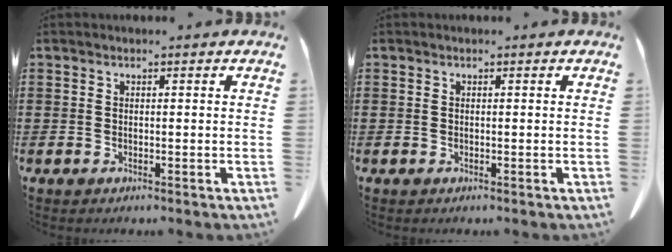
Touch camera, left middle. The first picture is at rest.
{"total": 0.0}